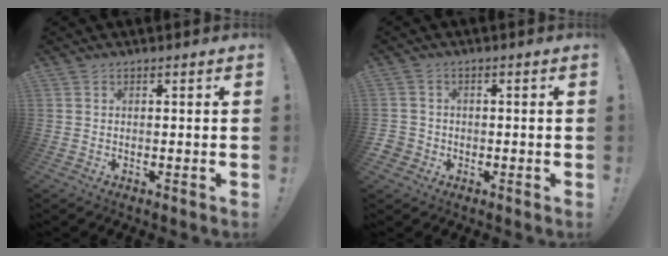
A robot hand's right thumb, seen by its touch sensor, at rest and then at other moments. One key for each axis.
{"total": 3.2, "fx": -0.7, "fy": 3.0, "fz": 0.9, "tx": -0.016, "ty": 0.004, "tz": -0.013}